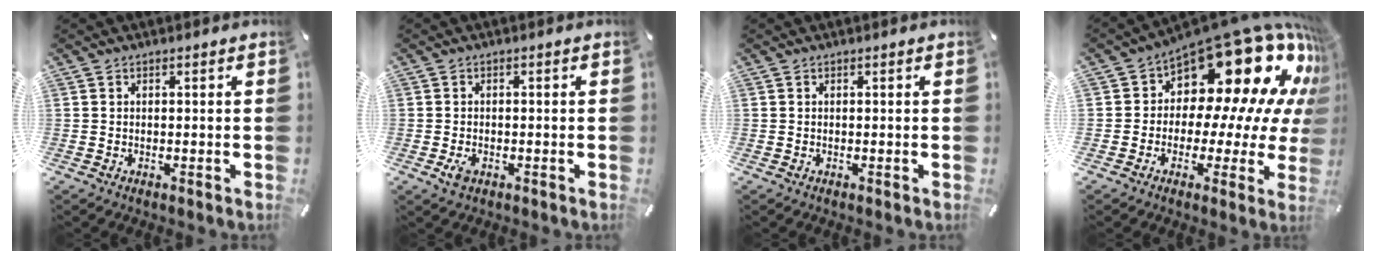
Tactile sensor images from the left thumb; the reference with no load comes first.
{"total": 2.4, "force": [-0.9, 1.4, 1.7], "torque": [-0.044, -0.002, -0.020]}
{"total": 0.0}
{"total": 21.6, "force": [11.2, 11.4, 14.4], "torque": [-0.216, -0.103, 0.194]}